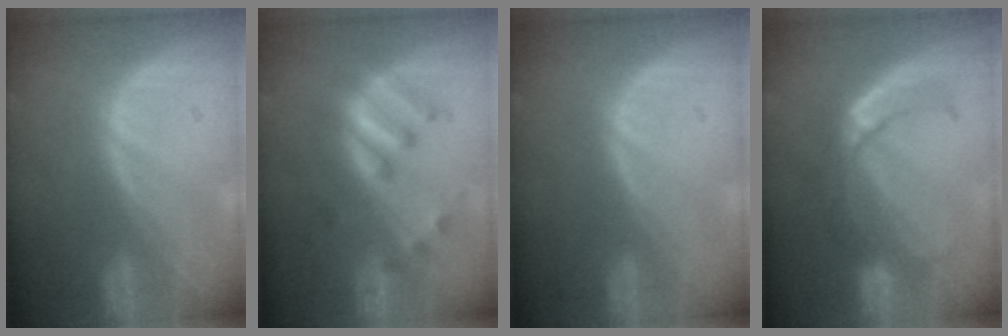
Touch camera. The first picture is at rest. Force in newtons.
{"total": 5.8, "press": 5.7, "slide": 0.9}
{"total": 0.0}
{"total": 8.0, "press": 6.8, "slide": 4.1}